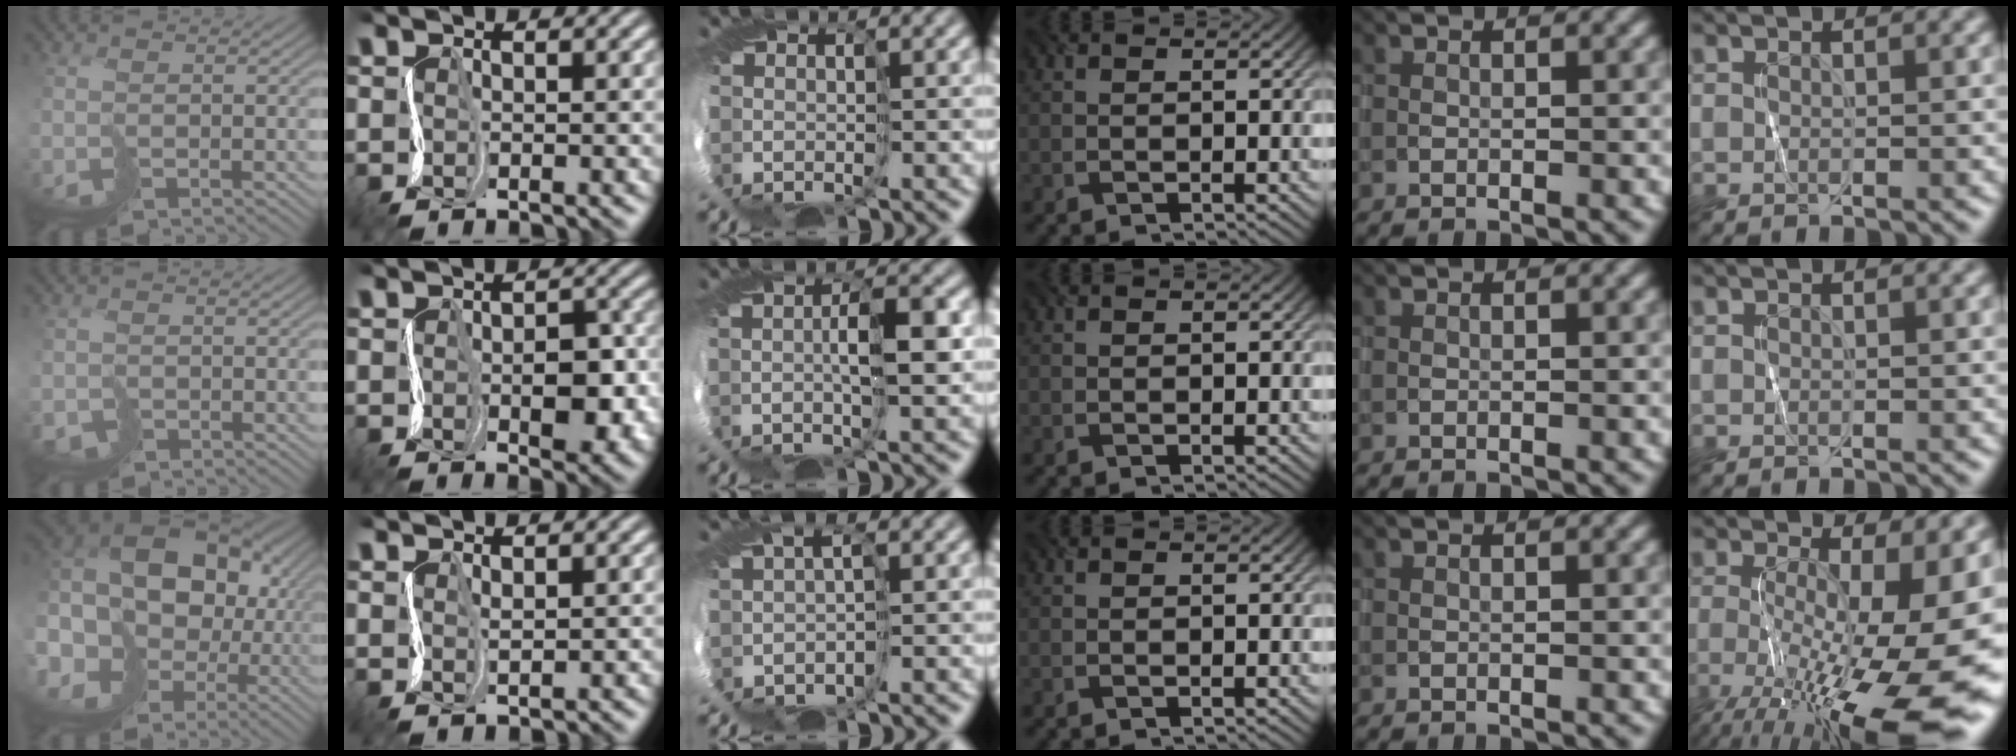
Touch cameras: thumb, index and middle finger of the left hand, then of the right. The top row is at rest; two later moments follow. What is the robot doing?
{"motion": "cut", "object": "wrapping paper"}